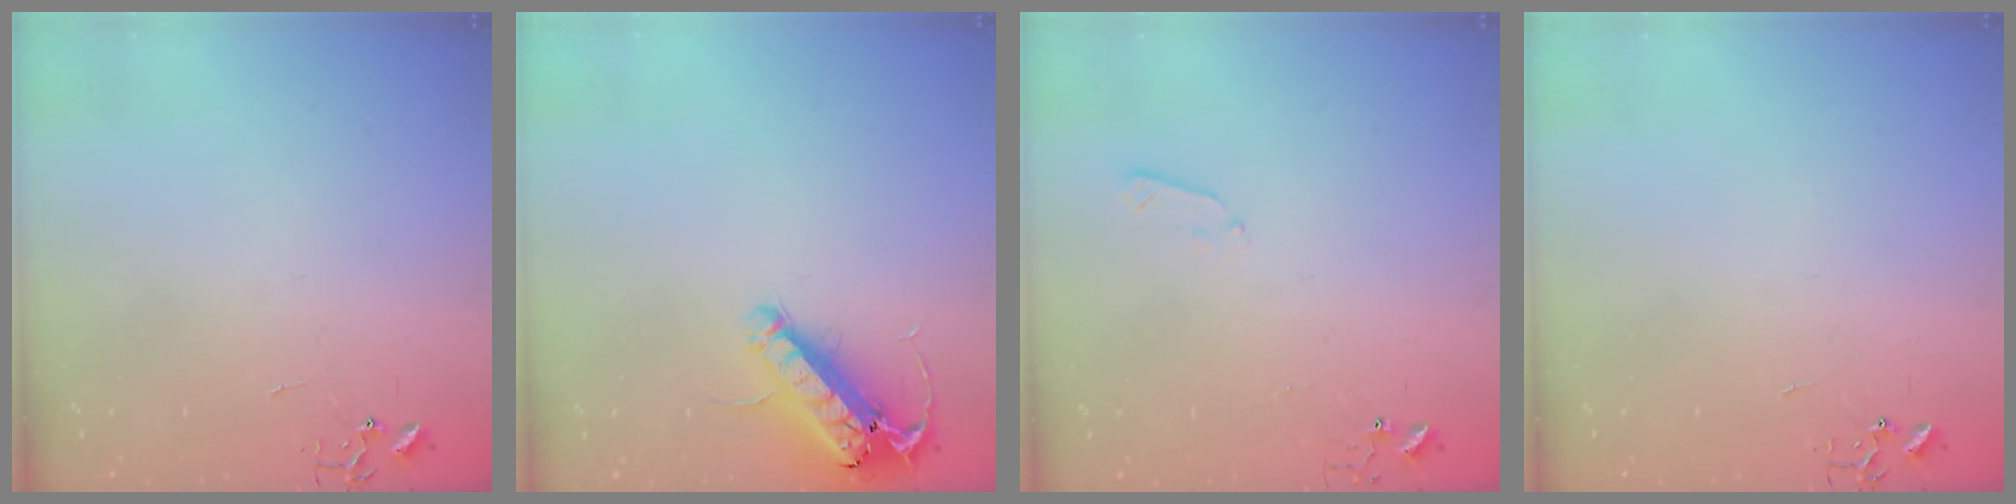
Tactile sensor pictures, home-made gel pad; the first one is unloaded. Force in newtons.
{"total": 14.7, "press": 14.5, "slide": 2.6}
{"total": 3.4, "press": 3.4, "slide": 0.5}
{"total": 0.0}